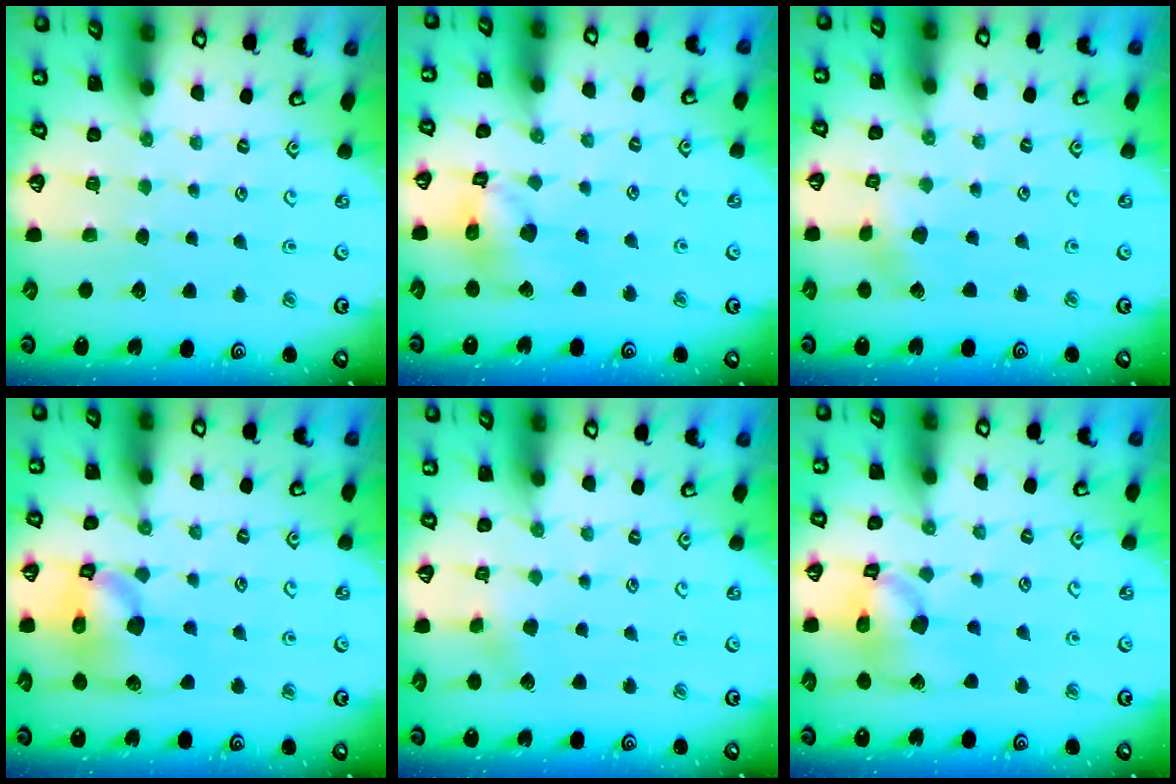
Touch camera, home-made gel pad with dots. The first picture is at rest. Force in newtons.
{"total": 13.2, "press": 13.1, "slide": 1.8}
{"total": 2.9, "press": 2.9, "slide": 0.3}
{"total": 16.8, "press": 16.6, "slide": 2.5}
{"total": 3.6, "press": 3.5, "slide": 0.9}
{"total": 15.2, "press": 15.0, "slide": 2.1}